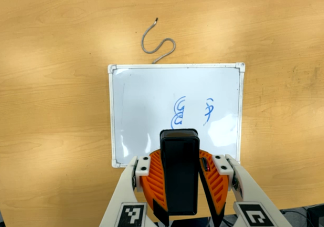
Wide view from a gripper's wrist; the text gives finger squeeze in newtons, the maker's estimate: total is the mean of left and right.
{"total": 10.1, "left": 9.7, "right": 10.5}